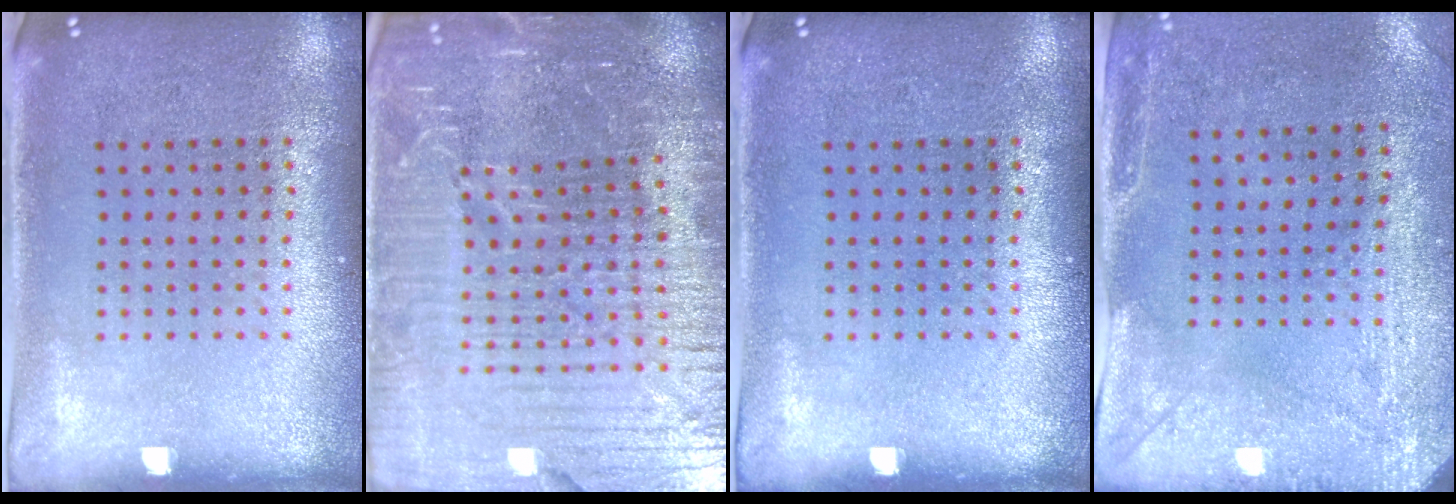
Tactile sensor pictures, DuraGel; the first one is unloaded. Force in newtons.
{"total": 7.0, "press": 6.1, "slide": 3.5}
{"total": 0.0}
{"total": 3.0, "press": 2.4, "slide": 1.8}